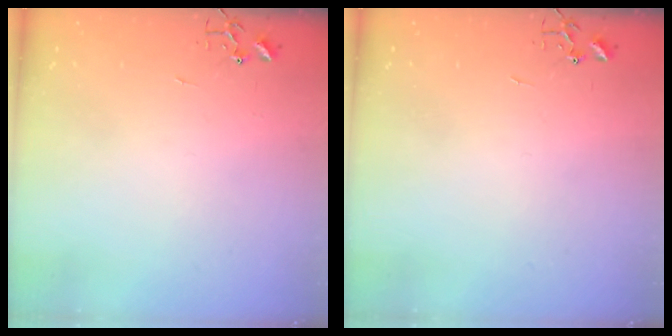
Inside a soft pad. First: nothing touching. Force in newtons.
{"total": 0.0}